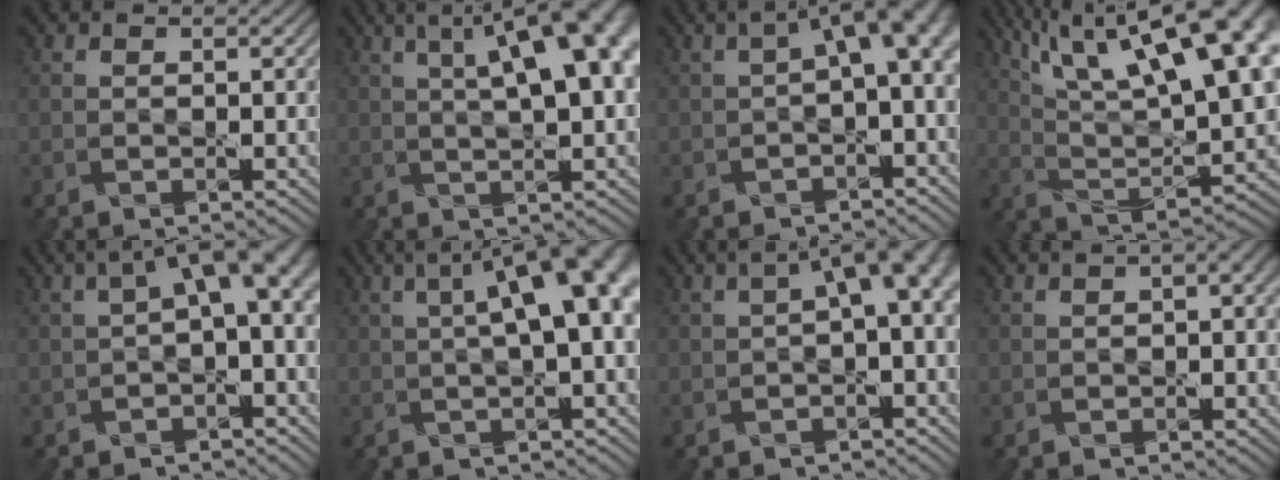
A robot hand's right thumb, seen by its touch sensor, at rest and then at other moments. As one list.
[{"total": 12.2, "force": [4.2, 3.8, 10.8], "torque": [-0.141, 0.030, 0.047]}, {"total": 6.6, "force": [0.7, 2.8, 6.0], "torque": [-0.083, 0.012, 0.009]}, {"total": 21.4, "force": [11.0, 7.6, 16.7], "torque": [-0.280, 0.059, 0.175]}, {"total": 6.7, "force": [1.0, 2.8, 6.0], "torque": [-0.087, 0.013, 0.013]}, {"total": 9.4, "force": [1.7, 2.6, 8.9], "torque": [-0.121, 0.021, 0.022]}, {"total": 5.7, "force": [0.7, 2.2, 5.2], "torque": [-0.071, 0.012, 0.009]}, {"total": 3.0, "force": [0.7, 1.0, 2.7], "torque": [-0.039, 0.005, 0.008]}]